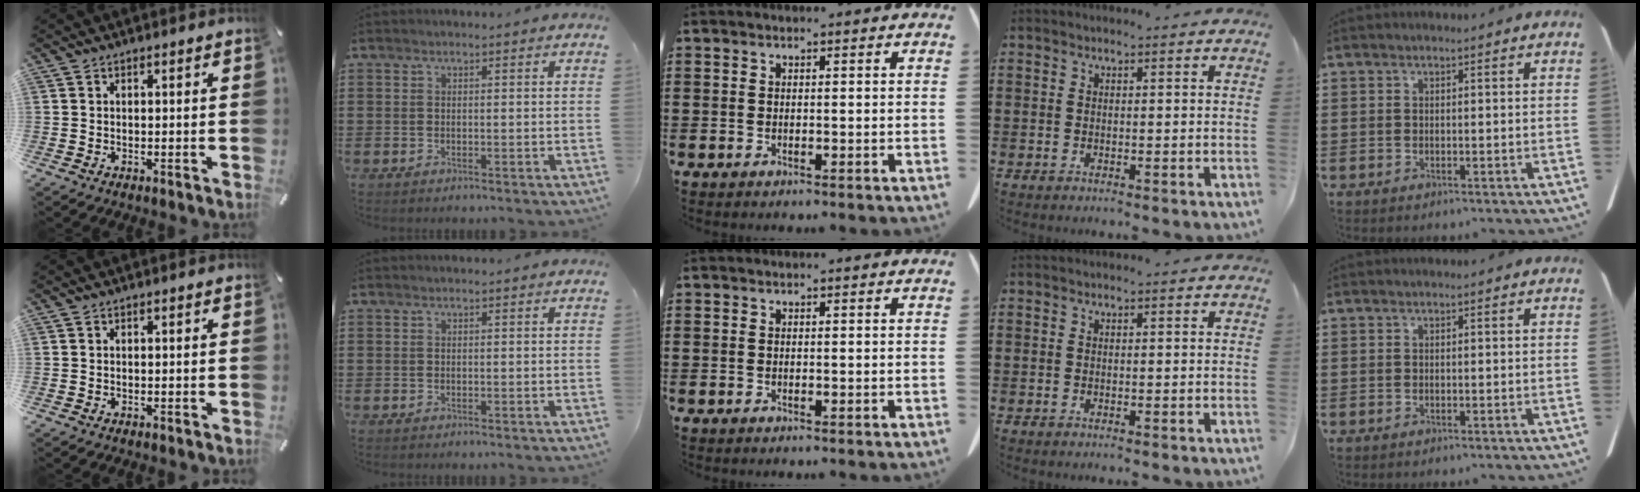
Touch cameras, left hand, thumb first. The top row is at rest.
{}